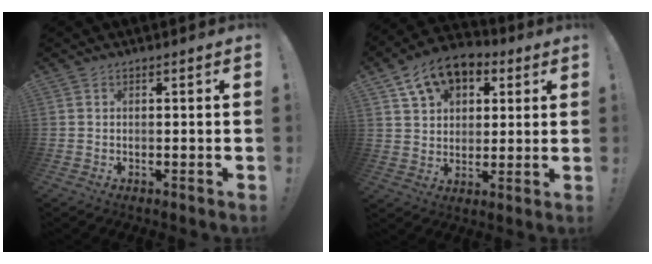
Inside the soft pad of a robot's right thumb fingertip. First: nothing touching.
{"total": 12.2, "force": [6.6, 8.4, 5.9], "torque": [-0.100, -0.024, 0.129]}